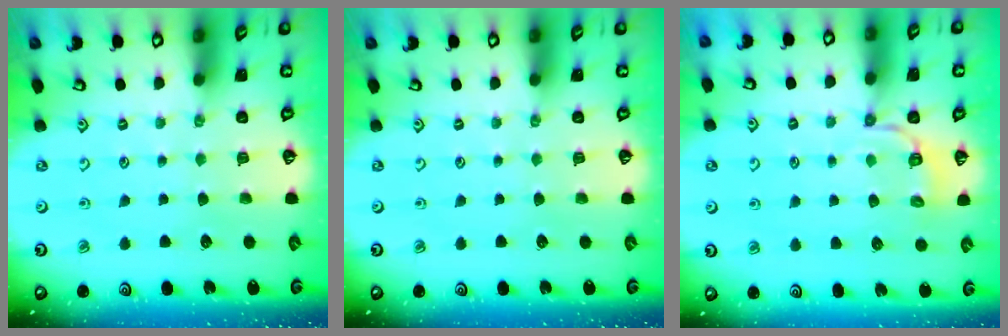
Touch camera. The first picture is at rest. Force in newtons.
{"total": 0.0}
{"total": 5.5, "press": 5.3, "slide": 1.7}